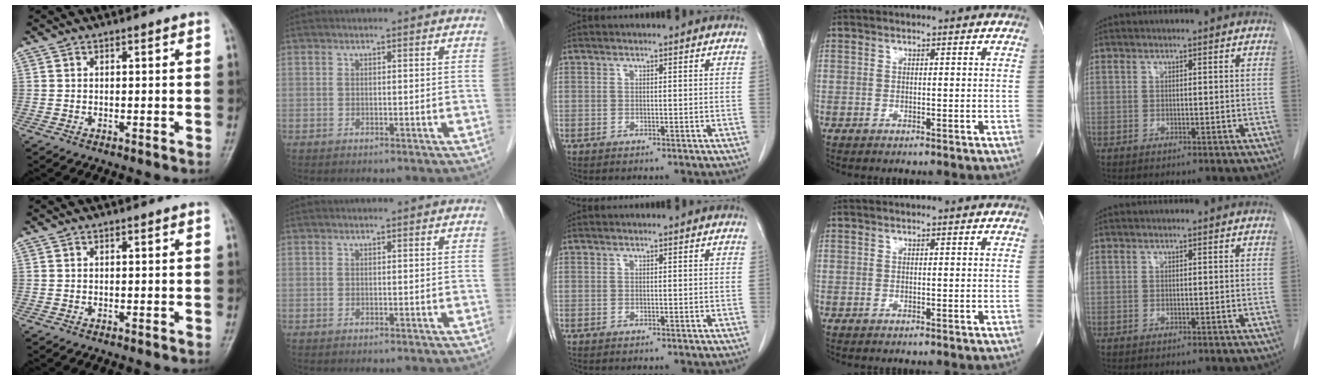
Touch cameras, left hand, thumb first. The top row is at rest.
{}